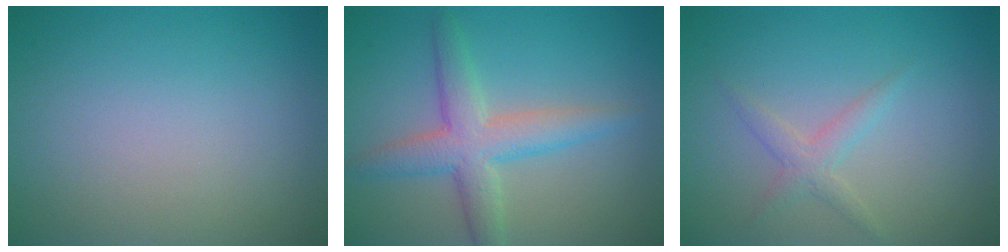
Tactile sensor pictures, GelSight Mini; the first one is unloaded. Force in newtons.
{"total": 4.7, "press": 4.7, "slide": 0.1}
{"total": 1.7, "press": 1.7, "slide": 0.1}